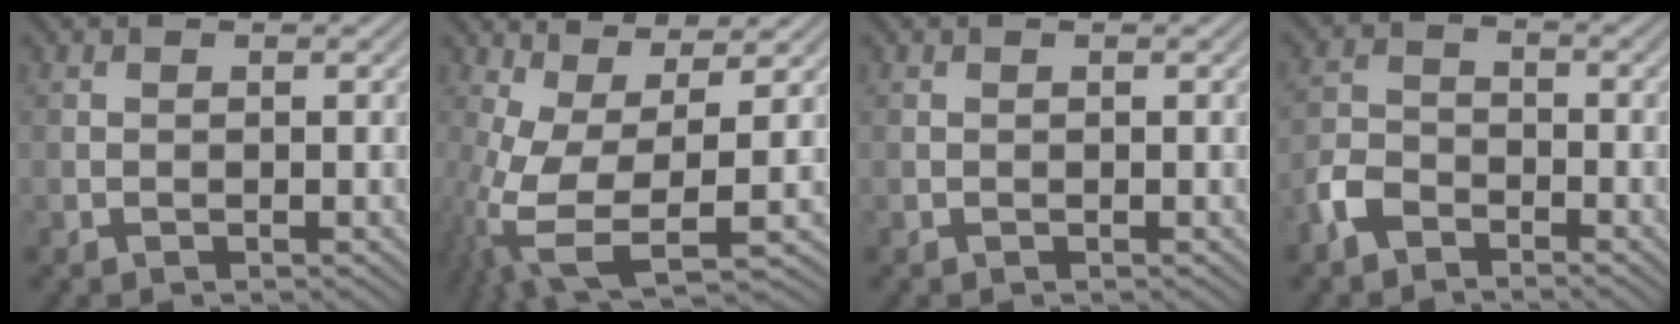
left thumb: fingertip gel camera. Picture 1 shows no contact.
{"total": 11.6, "force": [-2.3, 3.8, 10.7], "torque": [-0.244, -0.007, -0.033]}
{"total": 0.0}
{"total": 4.2, "force": [-3.1, 2.2, 1.9], "torque": [-0.041, -0.001, -0.079]}